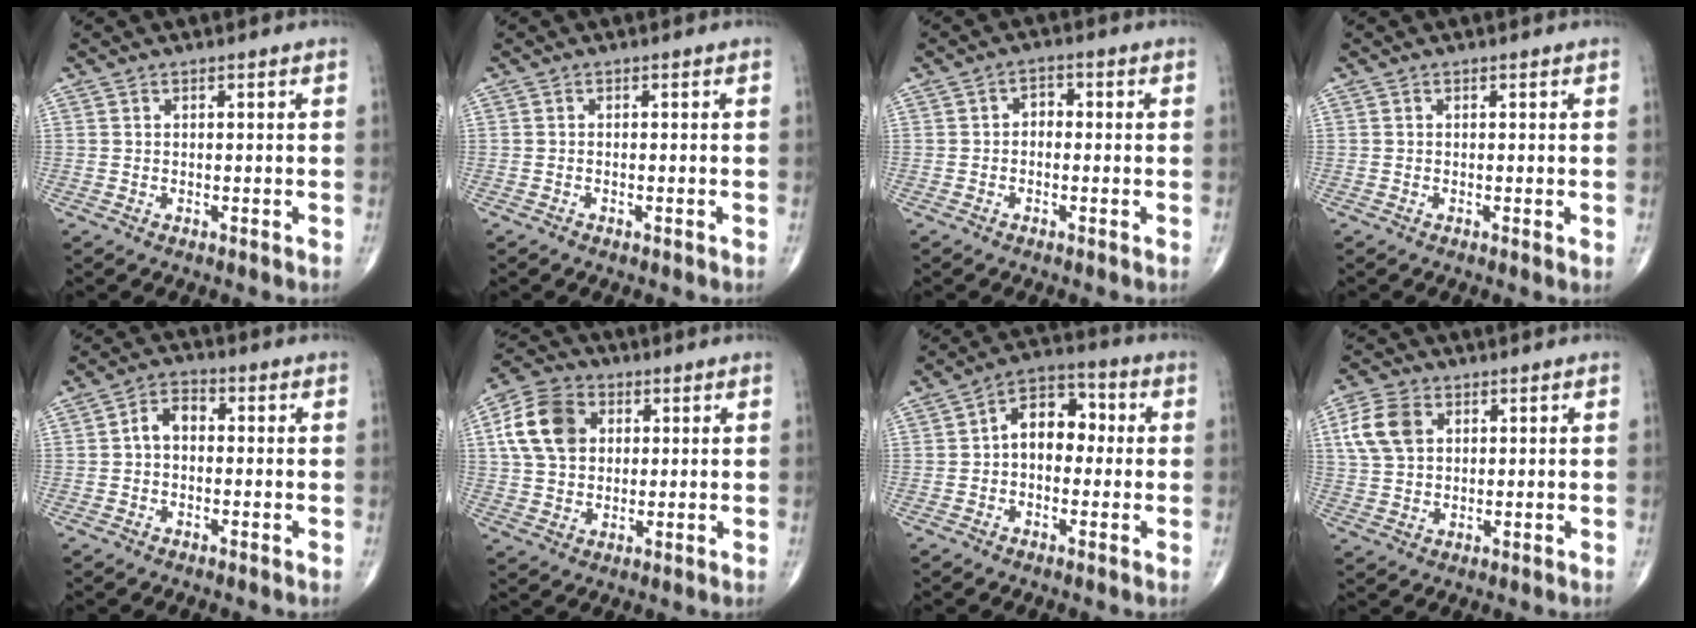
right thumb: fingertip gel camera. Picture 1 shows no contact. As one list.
[{"total": 0.5, "force": [-0.4, 0.2, 0.3], "torque": [-0.008, 0.002, -0.007]}, {"total": 2.4, "force": [-0.3, 1.8, 1.6], "torque": [-0.006, 0.012, -0.014]}, {"total": 0.6, "force": [-0.1, 0.1, 0.5], "torque": [-0.011, -0.003, -0.005]}, {"total": 5.7, "force": [-0.1, 3.8, 4.2], "torque": [-0.063, 0.023, -0.013]}, {"total": 11.9, "force": [2.7, 8.9, 7.4], "torque": [-0.125, 0.009, 0.043]}, {"total": 9.1, "force": [0.2, 6.2, 6.7], "torque": [-0.070, 0.033, -0.011]}, {"total": 8.2, "force": [2.5, 5.7, 5.3], "torque": [-0.104, 0.003, 0.048]}]